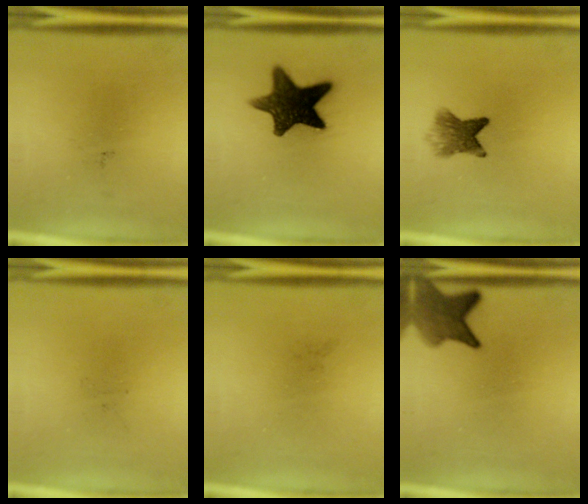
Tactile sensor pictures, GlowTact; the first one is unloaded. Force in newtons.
{"total": 13.8}
{"total": 4.8}
{"total": 0.0}
{"total": 0.0}
{"total": 6.6}